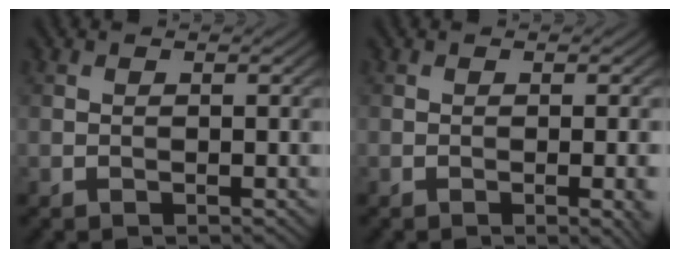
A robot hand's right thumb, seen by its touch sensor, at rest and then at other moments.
{"total": 2.6, "force": [-0.6, 0.4, 2.5], "torque": [-0.034, 0.002, -0.011]}